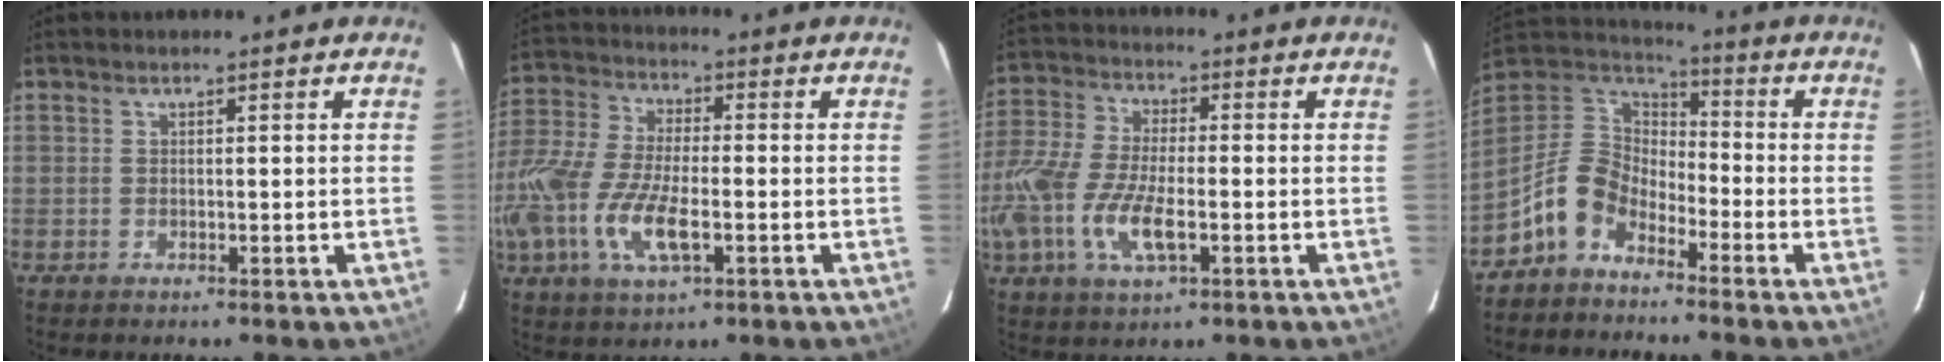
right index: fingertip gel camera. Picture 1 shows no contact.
{"total": 17.8, "force": [-5.5, 7.5, 15.2], "torque": [-0.336, -0.023, -0.110]}
{"total": 15.8, "force": [-4.7, 6.6, 13.5], "torque": [-0.302, -0.016, -0.095]}
{"total": 10.9, "force": [-7.0, 6.7, 5.0], "torque": [-0.117, 0.029, -0.146]}